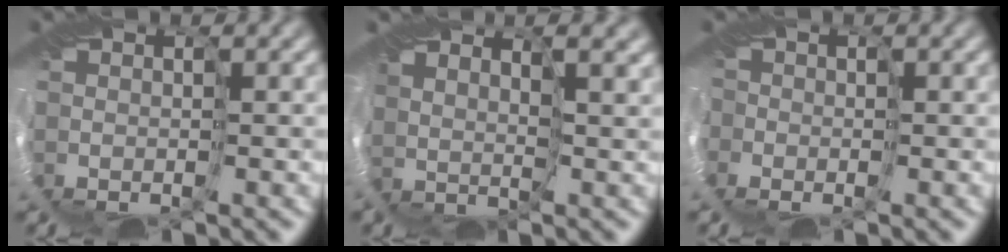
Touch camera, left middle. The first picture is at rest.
{"total": 3.0, "force": [2.9, 0.6, 0.4], "torque": [-0.012, 0.005, 0.058]}
{"total": 2.3, "force": [-1.5, 1.8, 0.0], "torque": [-0.007, -0.009, -0.016]}